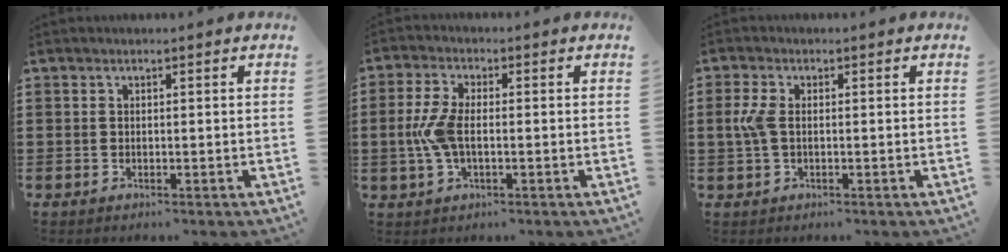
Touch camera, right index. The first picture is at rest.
{"total": 5.7, "force": [-0.6, 2.5, 5.1], "torque": [-0.126, -0.007, -0.020]}
{"total": 3.9, "force": [0.0, 2.0, 3.4], "torque": [-0.096, -0.003, -0.011]}